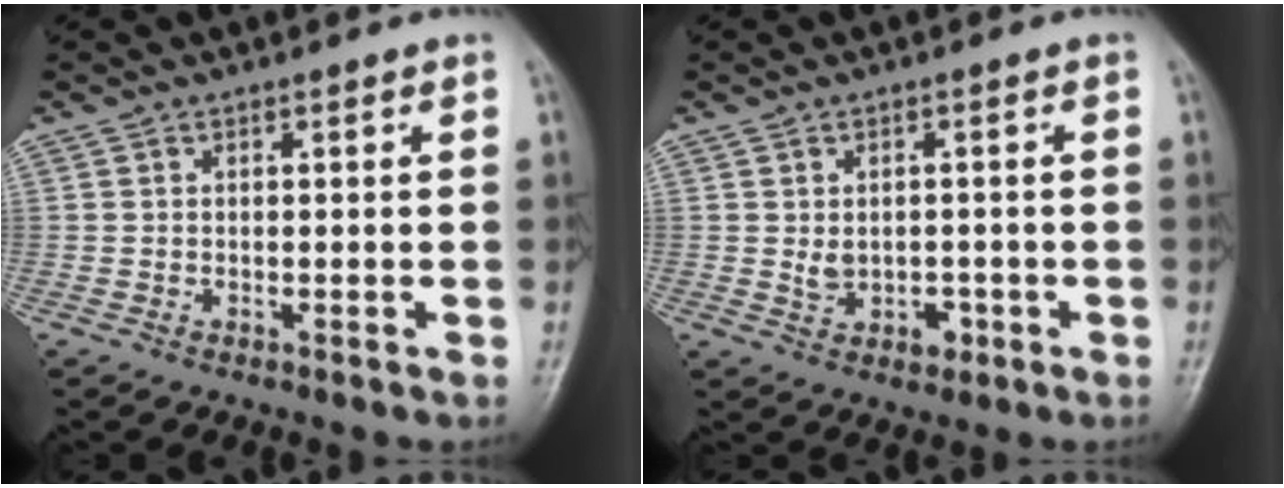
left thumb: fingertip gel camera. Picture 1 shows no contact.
{"total": 4.1, "force": [-0.5, 3.1, 2.5], "torque": [-0.026, 0.002, 0.002]}